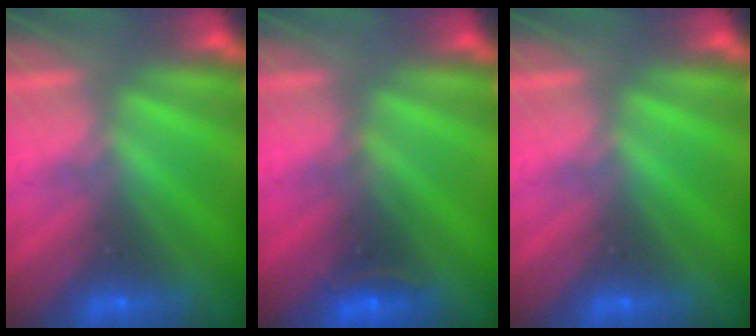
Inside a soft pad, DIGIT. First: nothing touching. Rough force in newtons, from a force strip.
{"total": 2.4}
{"total": 0.0}